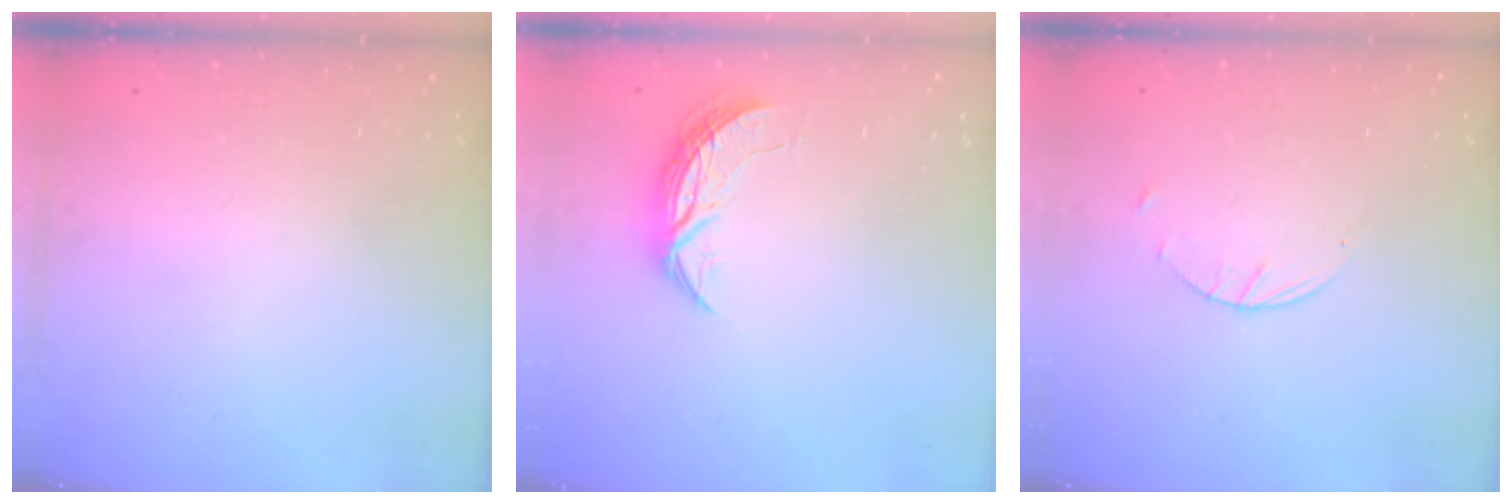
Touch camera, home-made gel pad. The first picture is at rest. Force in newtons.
{"total": 7.1, "press": 7.1, "slide": 0.4}
{"total": 1.7, "press": 1.7, "slide": 0.3}